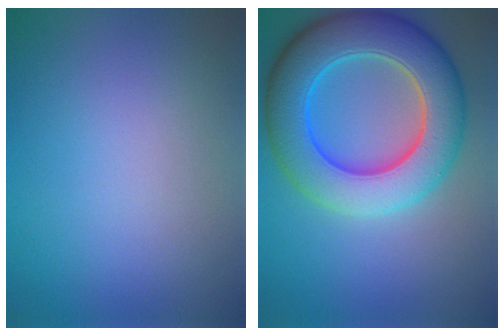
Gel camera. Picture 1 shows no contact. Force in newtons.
{"total": 10.3, "press": 10.3, "slide": 0.6}